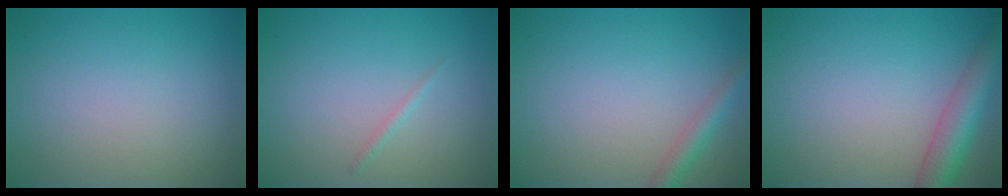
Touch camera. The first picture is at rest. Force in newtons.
{"total": 0.6, "press": 0.6, "slide": 0.0}
{"total": 2.1, "press": 2.1, "slide": 0.1}
{"total": 5.0, "press": 5.0, "slide": 0.2}